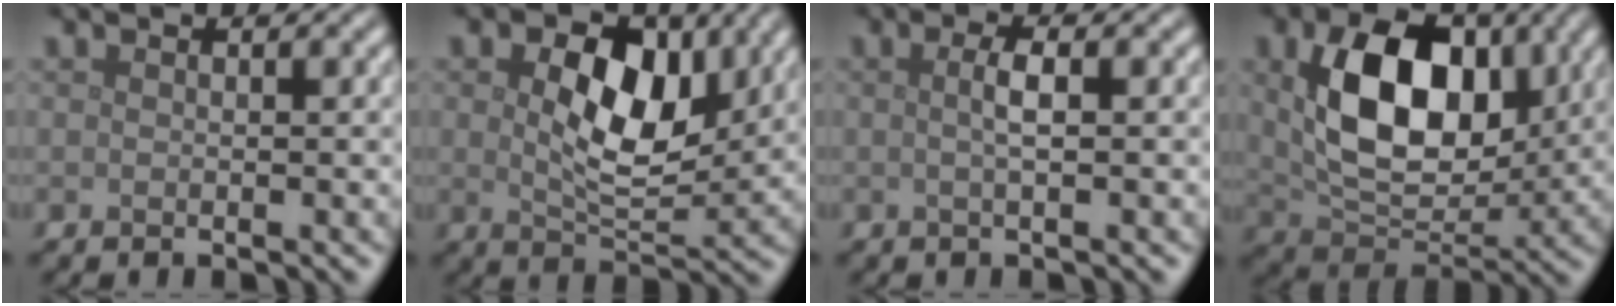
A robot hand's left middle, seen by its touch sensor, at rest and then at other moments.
{"total": 8.2, "force": [2.1, 4.8, 6.3], "torque": [-0.102, -0.002, 0.034]}
{"total": 1.8, "force": [0.1, 0.3, 1.7], "torque": [-0.032, 0.005, 0.001]}
{"total": 10.2, "force": [2.1, 6.5, 7.6], "torque": [-0.136, -0.006, 0.044]}